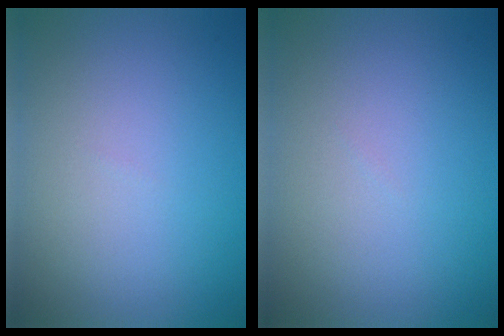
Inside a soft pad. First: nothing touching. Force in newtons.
{"total": 0.0}